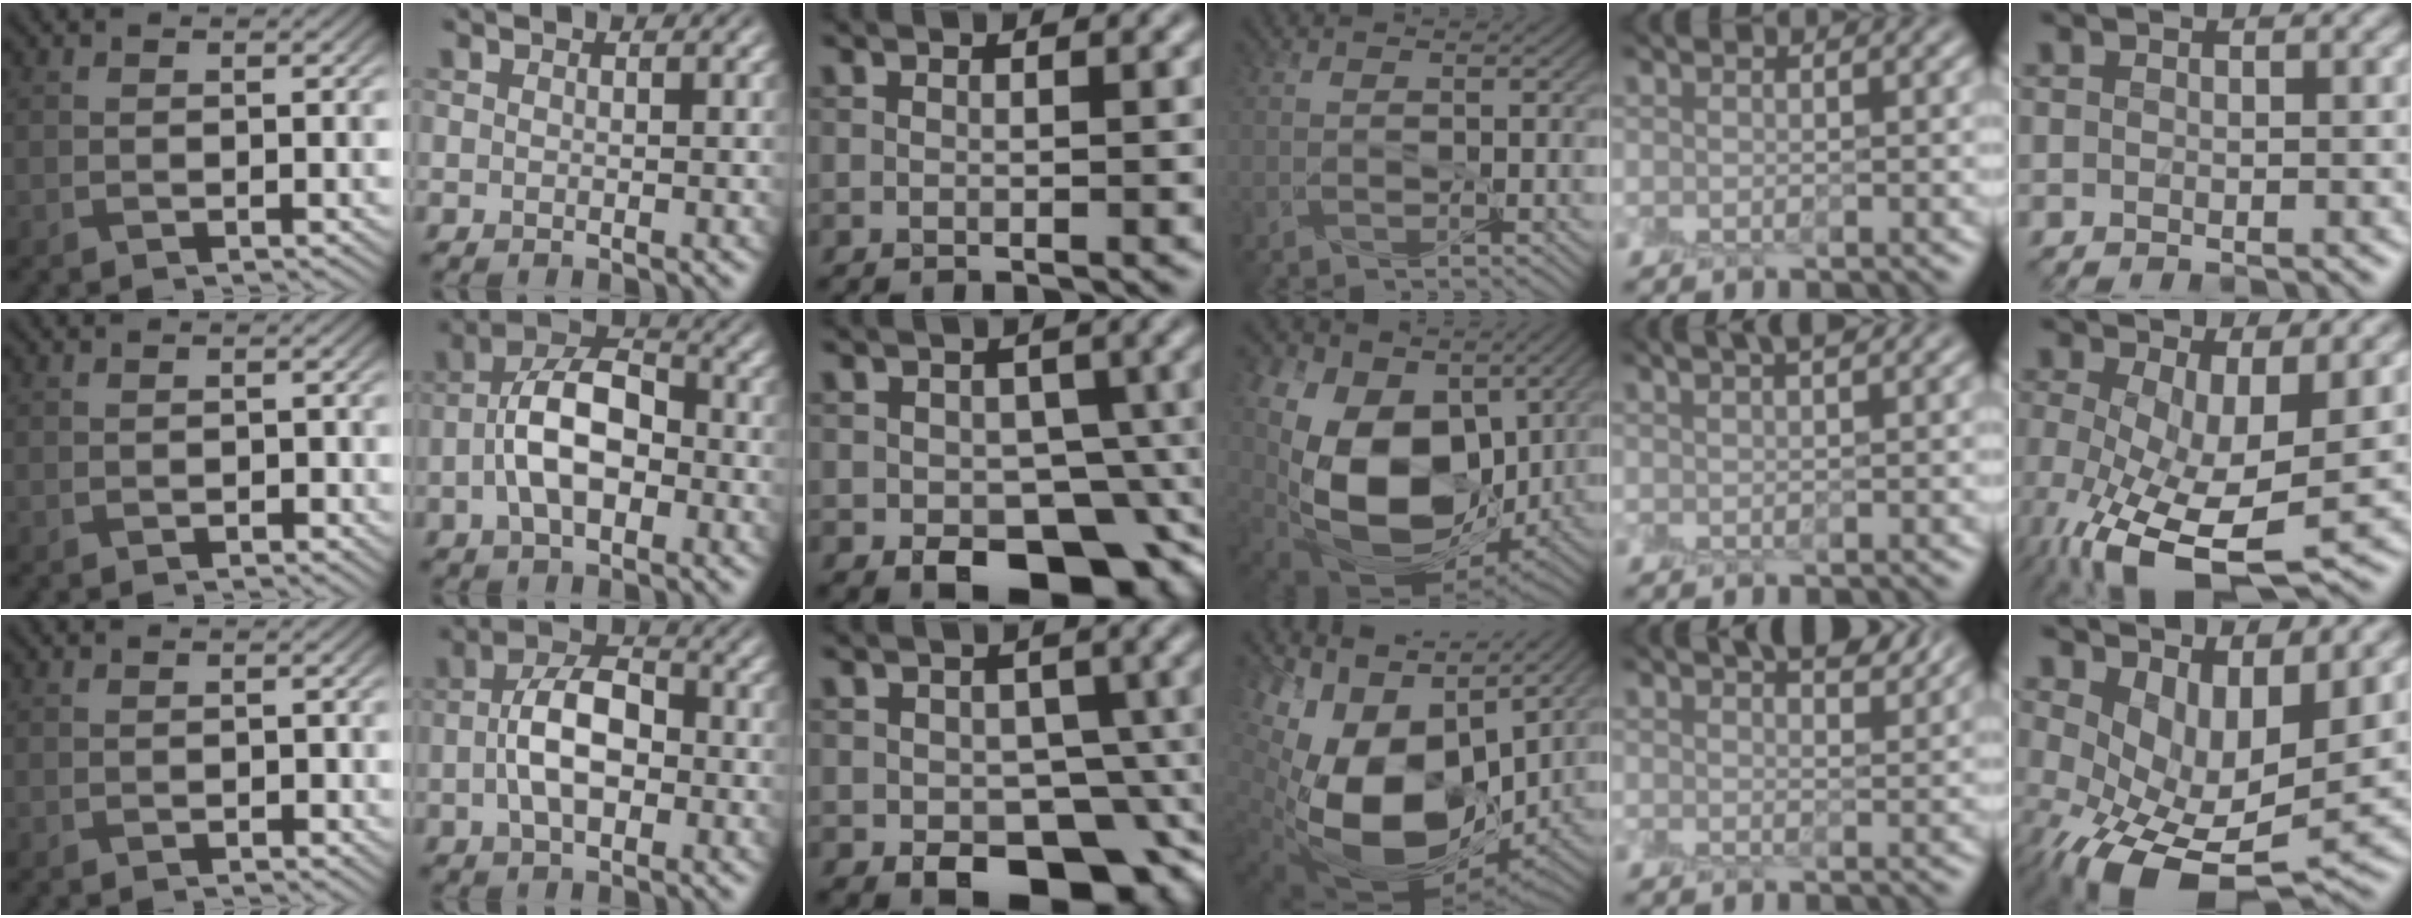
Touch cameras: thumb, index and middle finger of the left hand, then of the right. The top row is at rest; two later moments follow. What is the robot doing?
{"motion": "peel", "object": "lint roller sheet"}